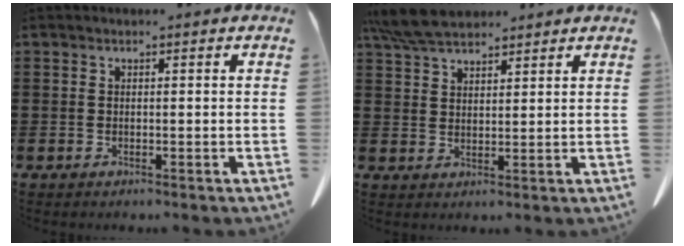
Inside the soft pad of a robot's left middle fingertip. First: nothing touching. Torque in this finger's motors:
{"motor_torque": [0.57, 0.38, 0.07, 0.03]}